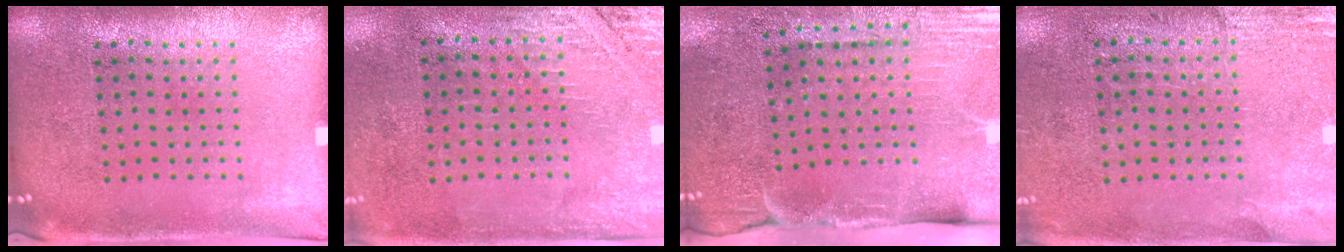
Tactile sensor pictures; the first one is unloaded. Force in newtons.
{"total": 2.7, "press": 2.4, "slide": 1.2}
{"total": 4.5, "press": 3.8, "slide": 2.4}
{"total": 2.7, "press": 2.3, "slide": 1.4}